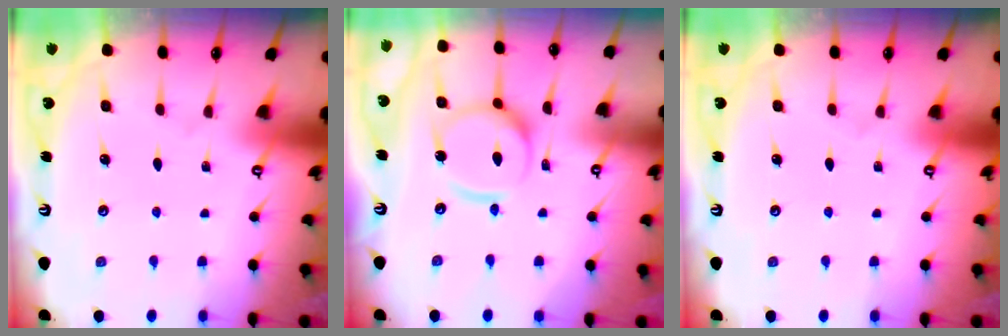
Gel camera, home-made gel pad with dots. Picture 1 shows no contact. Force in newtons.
{"total": 11.8, "press": 11.7, "slide": 1.2}
{"total": 0.0}